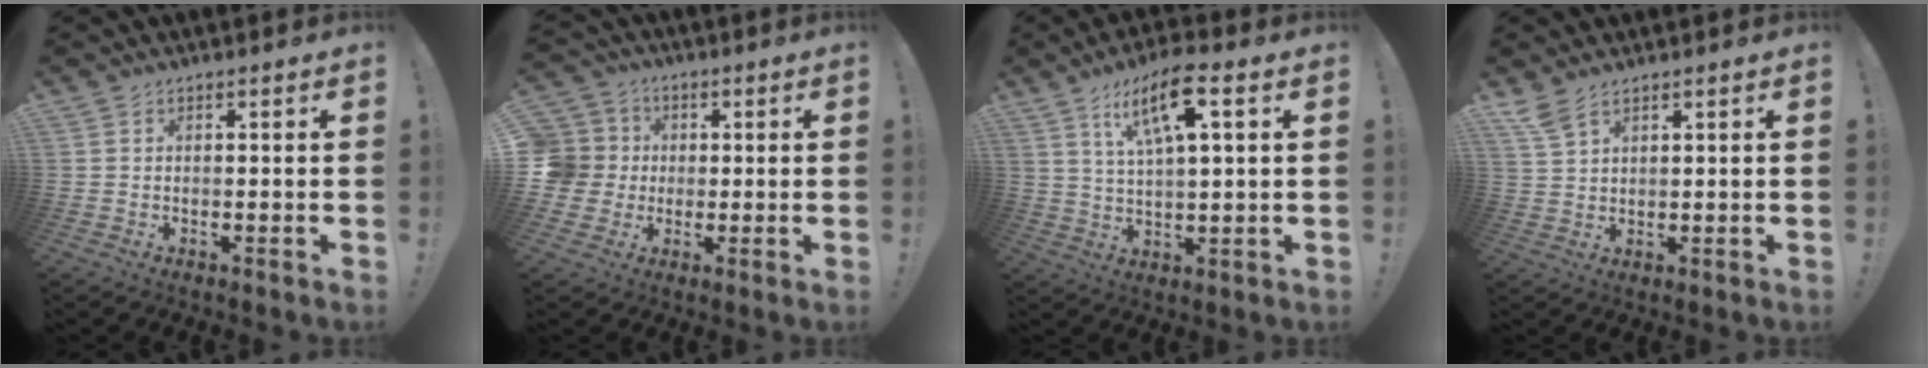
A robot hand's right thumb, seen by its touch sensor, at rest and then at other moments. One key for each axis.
{"total": 8.8, "fx": 0.1, "fy": 8.4, "fz": 2.5, "tx": -0.062, "ty": 0.009, "tz": 0.008}
{"total": 13.0, "fx": 5.9, "fy": 3.8, "fz": 11.0, "tx": -0.189, "ty": -0.010, "tz": 0.096}
{"total": 4.9, "fx": 3.8, "fy": 1.8, "fz": 2.6, "tx": -0.054, "ty": -0.017, "tz": 0.073}